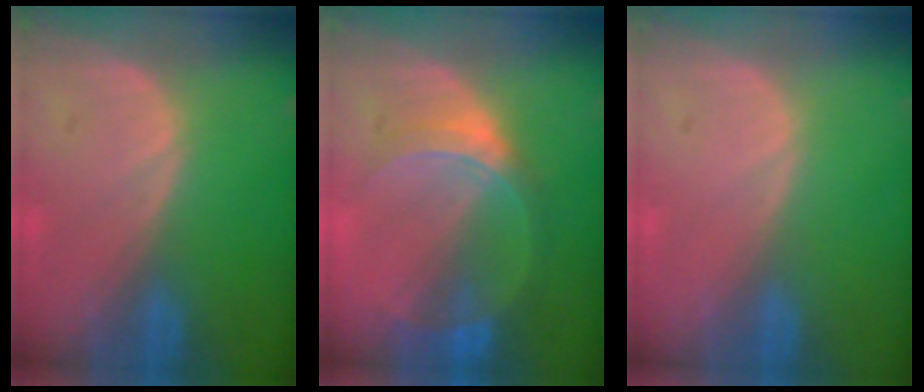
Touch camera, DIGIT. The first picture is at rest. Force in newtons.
{"total": 6.8, "press": 6.0, "slide": 3.2}
{"total": 0.0}